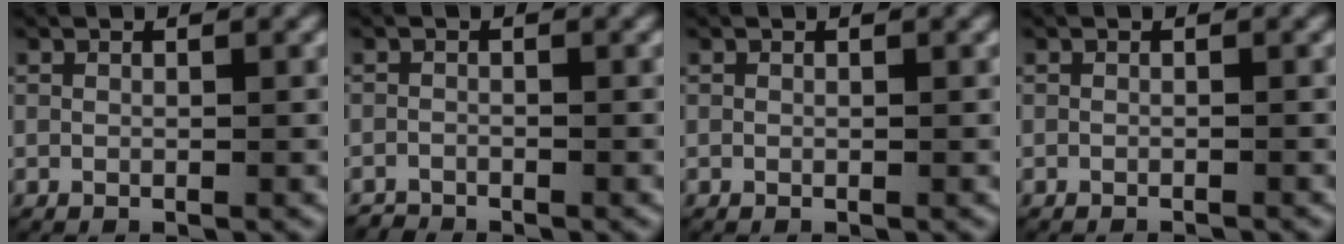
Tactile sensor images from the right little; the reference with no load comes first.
{"total": 0.9, "force": [-0.9, 0.1, -0.2], "torque": [0.000, -0.008, -0.016]}
{"total": 0.0}
{"total": 0.7, "force": [-0.7, 0.0, 0.0], "torque": [0.001, -0.001, -0.010]}